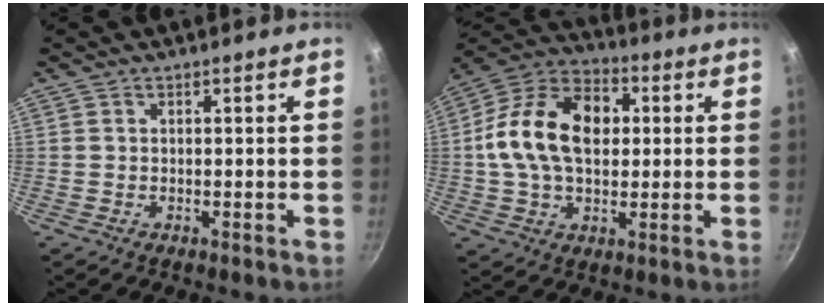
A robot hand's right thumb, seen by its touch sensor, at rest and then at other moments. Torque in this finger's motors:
{"motor_torque": [0.24, 1.76, 0.79, -0.69, 0.54]}